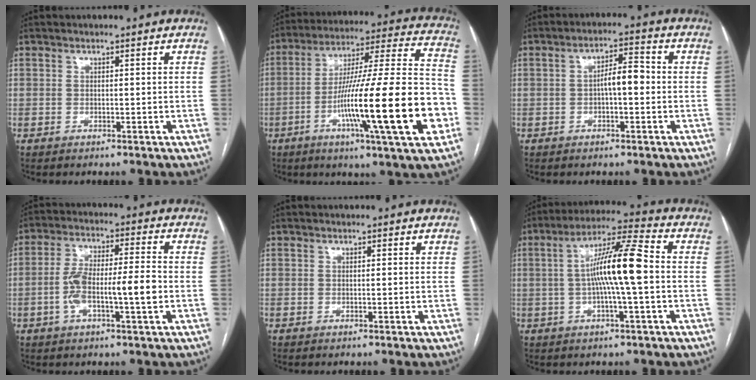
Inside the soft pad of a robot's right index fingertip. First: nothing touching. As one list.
[{"total": 25.5, "force": [-7.8, 0.6, 24.3], "torque": [-0.362, -0.014, -0.134]}, {"total": 4.9, "force": [-0.5, 1.4, 4.6], "torque": [-0.076, 0.018, -0.008]}, {"total": 9.3, "force": [-2.0, 1.3, 9.0], "torque": [-0.172, 0.019, -0.038]}, {"total": 0.0}, {"total": 11.3, "force": [-0.3, 0.2, 11.2], "torque": [-0.206, 0.019, -0.011]}]